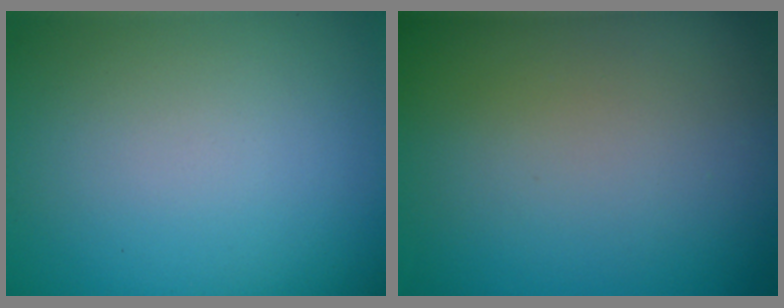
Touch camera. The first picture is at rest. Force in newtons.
{"total": 0.0}